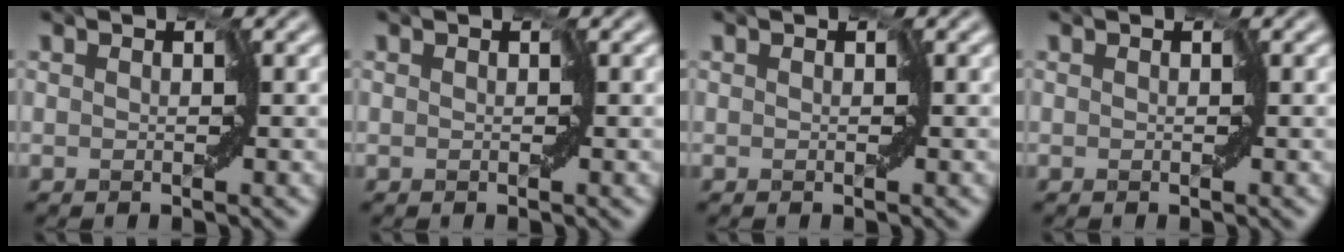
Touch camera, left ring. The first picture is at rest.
{"total": 0.0}
{"total": 0.0}
{"total": 0.0}